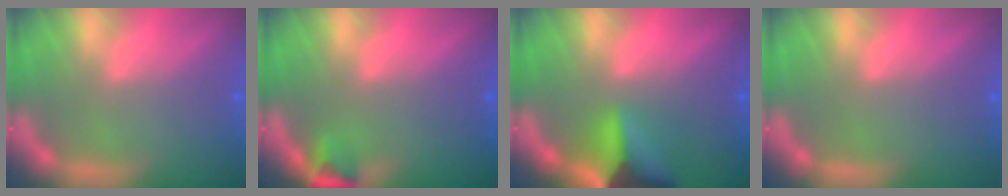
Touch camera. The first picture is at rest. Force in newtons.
{"total": 1.9}
{"total": 8.4}
{"total": 0.0}